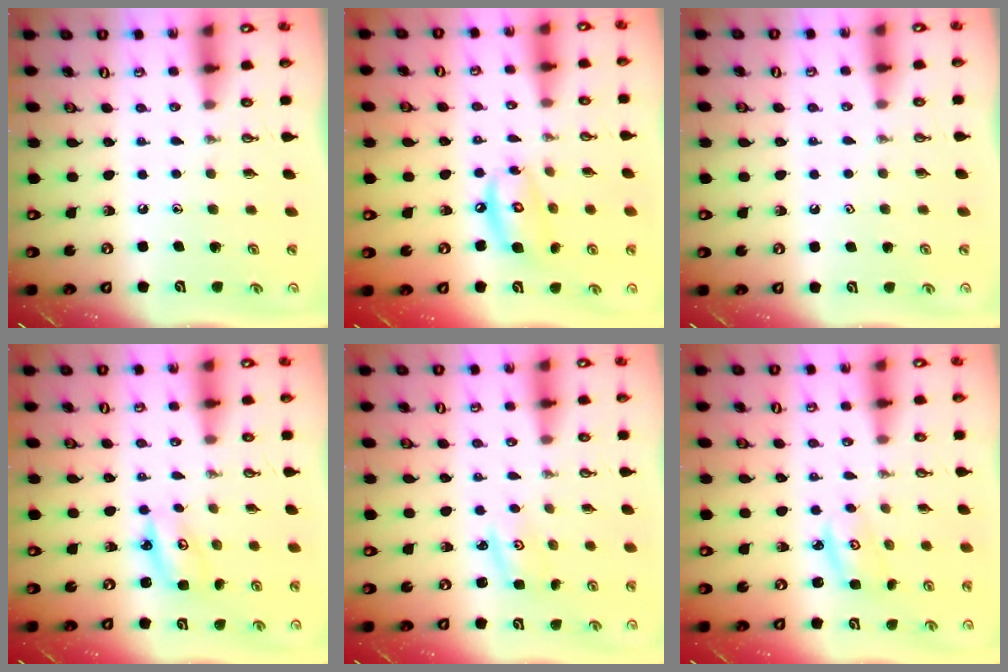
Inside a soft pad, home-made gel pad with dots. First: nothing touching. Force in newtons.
{"total": 11.0, "press": 10.9, "slide": 1.1}
{"total": 0.8, "press": 0.2, "slide": 0.7}
{"total": 3.6, "press": 3.6, "slide": 0.2}
{"total": 1.8, "press": 1.8, "slide": 0.1}
{"total": 2.9, "press": 2.9, "slide": 0.4}